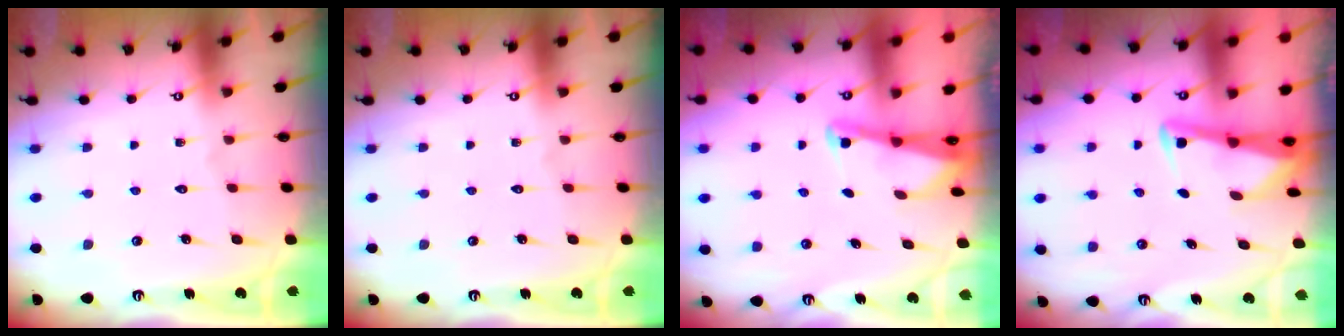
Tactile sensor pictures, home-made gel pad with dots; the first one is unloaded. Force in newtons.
{"total": 0.0}
{"total": 2.1, "press": 2.1, "slide": 0.3}
{"total": 2.9, "press": 2.8, "slide": 0.4}